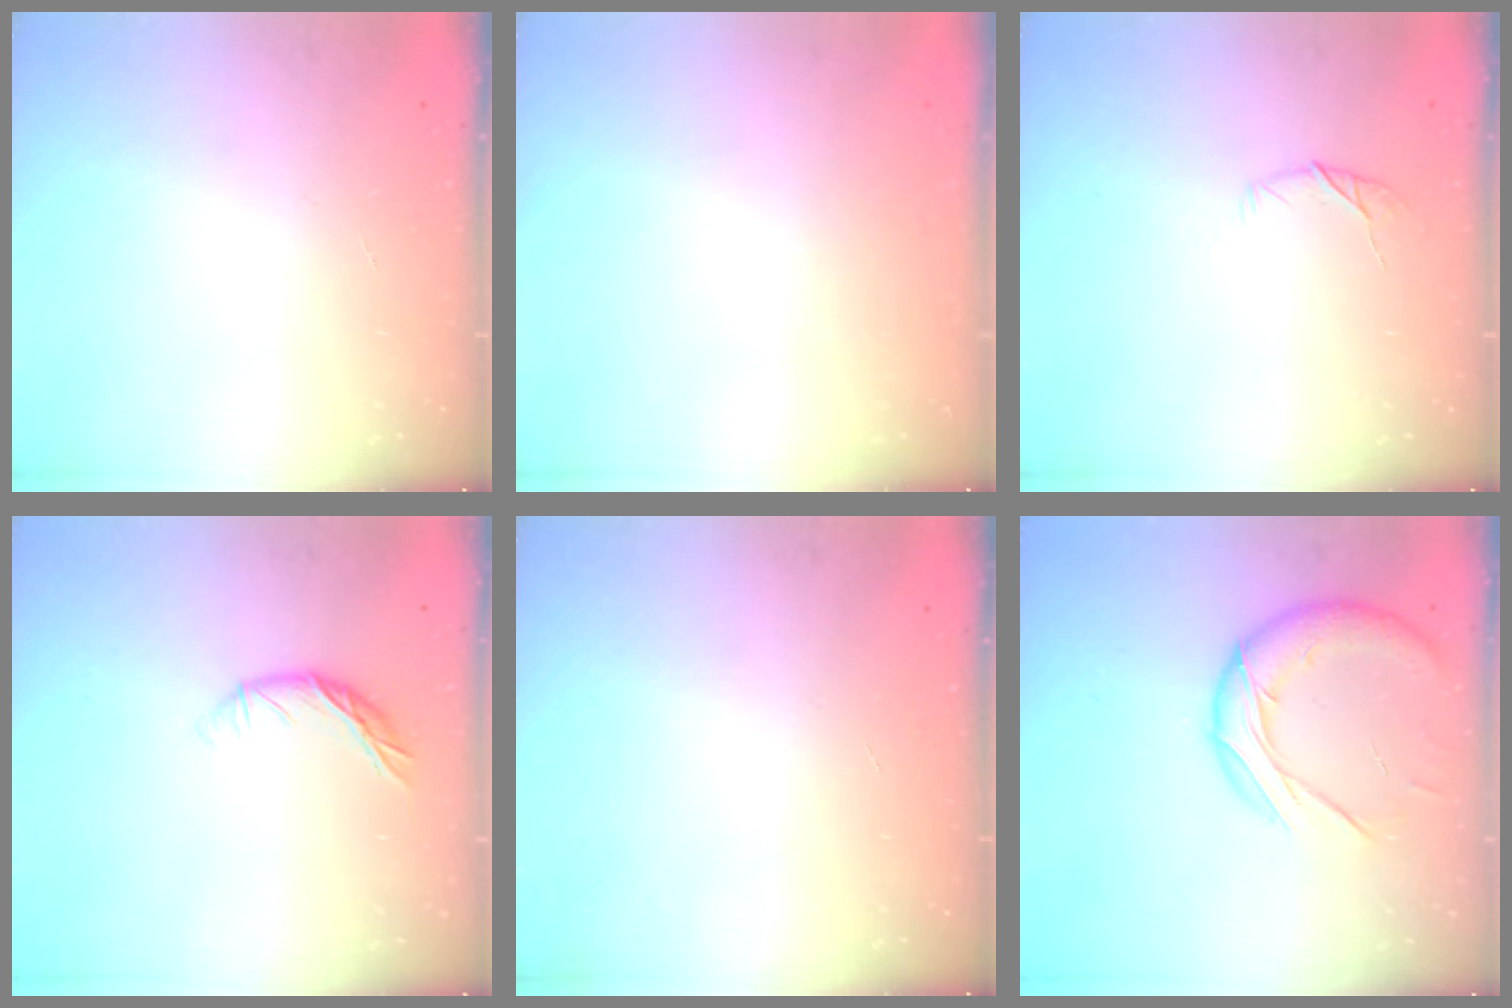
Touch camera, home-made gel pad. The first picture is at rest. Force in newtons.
{"total": 0.0}
{"total": 5.7, "press": 5.5, "slide": 1.4}
{"total": 7.8, "press": 7.8, "slide": 0.7}
{"total": 0.0}
{"total": 13.5, "press": 13.4, "slide": 1.7}